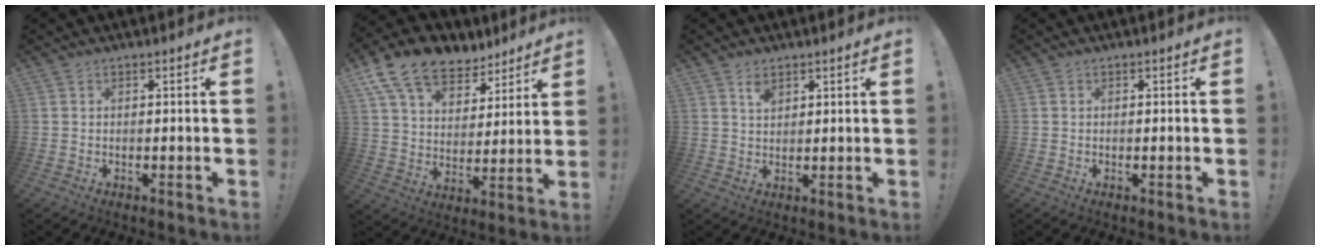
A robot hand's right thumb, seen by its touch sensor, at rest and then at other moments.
{"total": 15.3, "force": [10.4, 9.1, 6.7], "torque": [-0.120, -0.063, 0.196]}
{"total": 3.2, "force": [2.1, 1.7, 1.6], "torque": [-0.008, -0.018, 0.034]}
{"total": 0.0}